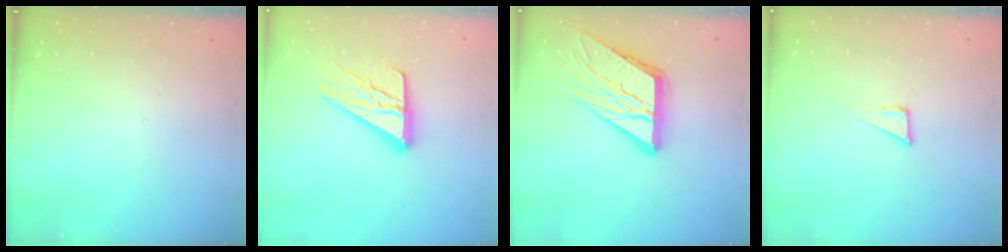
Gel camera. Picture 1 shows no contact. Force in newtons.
{"total": 16.5, "press": 16.5, "slide": 1.6}
{"total": 16.2, "press": 16.1, "slide": 1.8}
{"total": 4.4, "press": 4.3, "slide": 0.8}